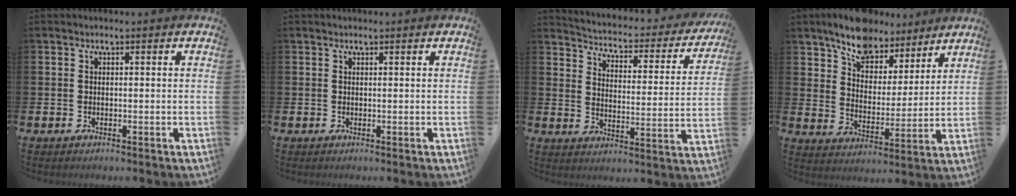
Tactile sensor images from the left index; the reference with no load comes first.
{"total": 0.5, "force": [0.5, 0.1, 0.1], "torque": [0.001, 0.000, 0.008]}
{"total": 3.6, "force": [3.2, 1.2, 0.8], "torque": [-0.040, -0.031, 0.045]}
{"total": 8.5, "force": [7.5, 3.7, 1.8], "torque": [-0.063, -0.041, 0.134]}